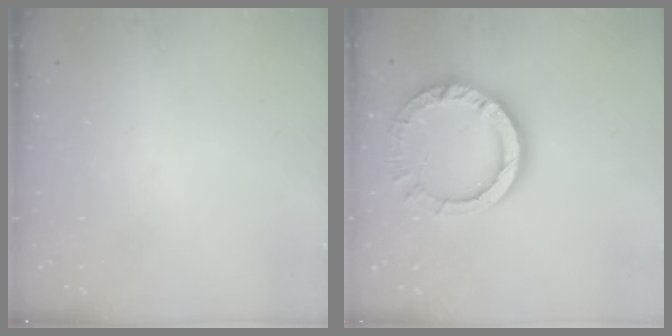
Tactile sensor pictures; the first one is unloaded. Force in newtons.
{"total": 12.3, "press": 12.2, "slide": 1.3}